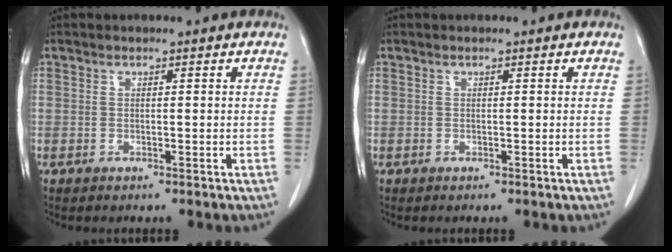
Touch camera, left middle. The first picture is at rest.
{"total": 0.0}